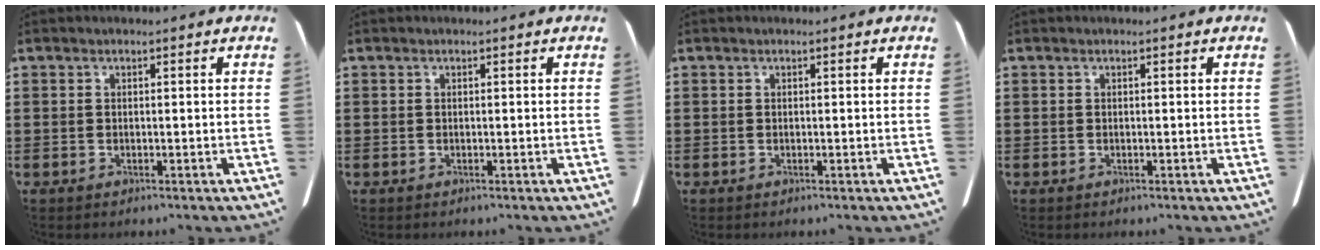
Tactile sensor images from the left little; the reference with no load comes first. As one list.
[{"total": 0.0}, {"total": 0.0}, {"total": 0.0}]